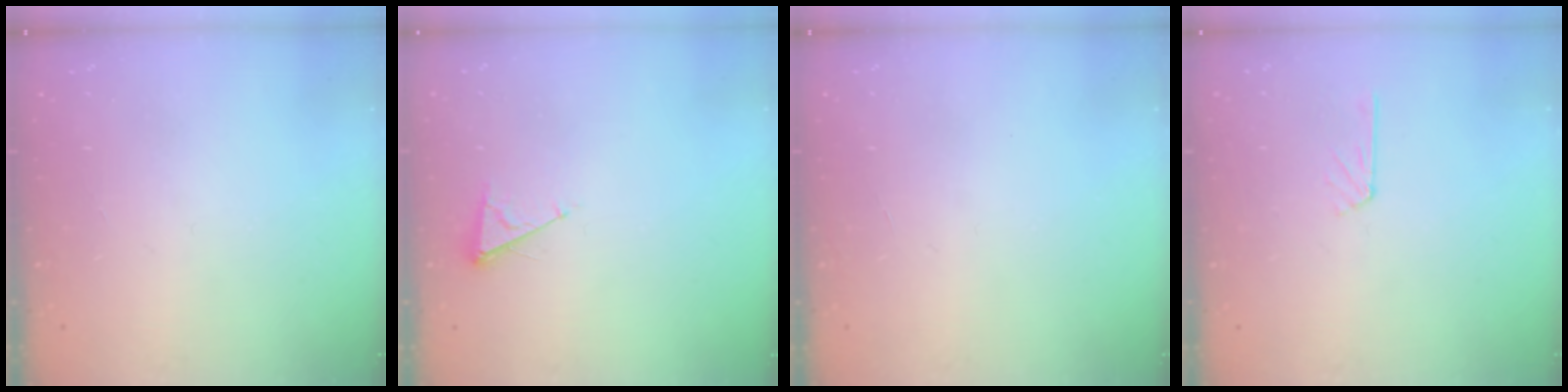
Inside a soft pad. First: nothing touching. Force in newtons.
{"total": 3.6, "press": 3.6, "slide": 0.4}
{"total": 0.0}
{"total": 3.8, "press": 3.8, "slide": 0.3}